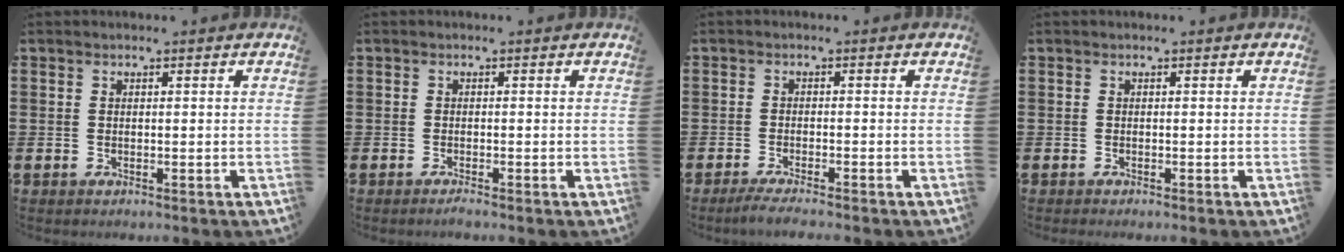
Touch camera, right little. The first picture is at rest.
{"total": 0.7, "force": [-0.5, 0.0, 0.5], "torque": [-0.008, -0.004, -0.010]}
{"total": 1.9, "force": [-1.5, 0.0, 1.2], "torque": [-0.019, 0.000, -0.027]}
{"total": 0.0}